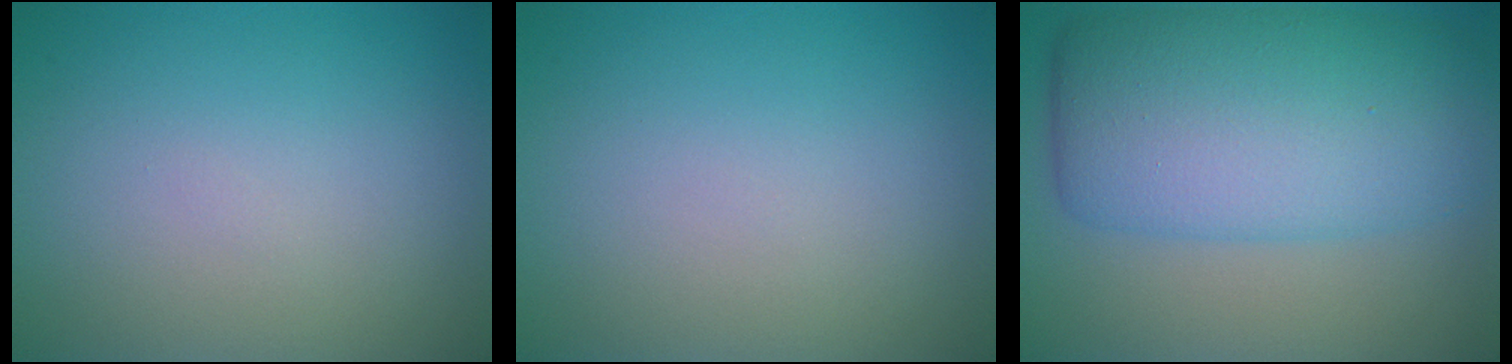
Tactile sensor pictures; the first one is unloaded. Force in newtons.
{"total": 0.0}
{"total": 10.5, "press": 10.5, "slide": 0.1}